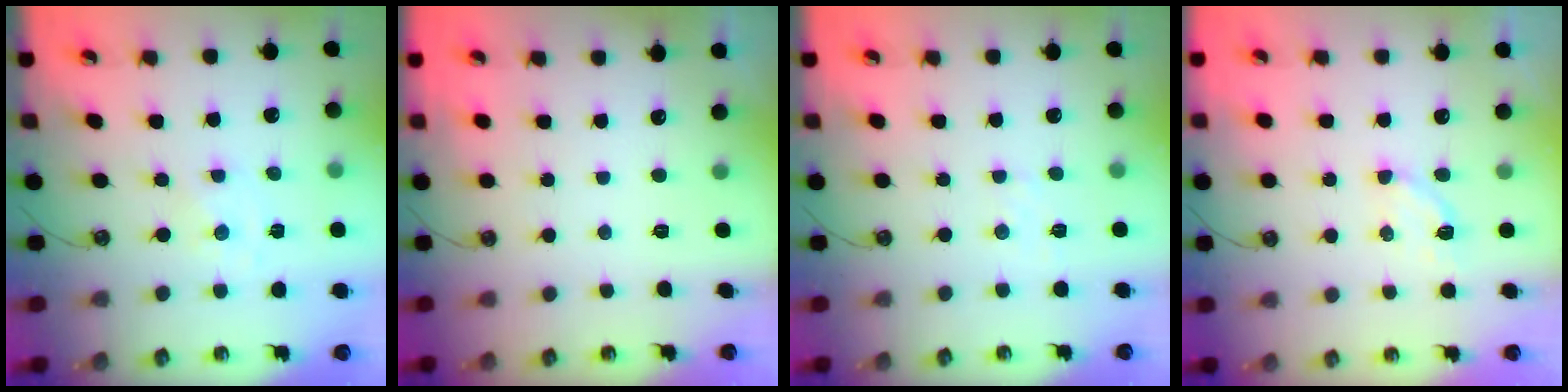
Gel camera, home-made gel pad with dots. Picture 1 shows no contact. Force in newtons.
{"total": 0.0}
{"total": 2.5, "press": 2.5, "slide": 0.4}
{"total": 4.5, "press": 4.3, "slide": 1.1}